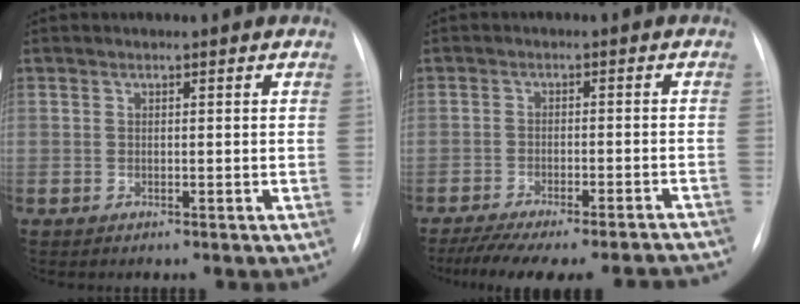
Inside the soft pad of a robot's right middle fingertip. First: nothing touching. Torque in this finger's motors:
{"motor_torque": [1.04, -1.10, 0.21, 0.09]}